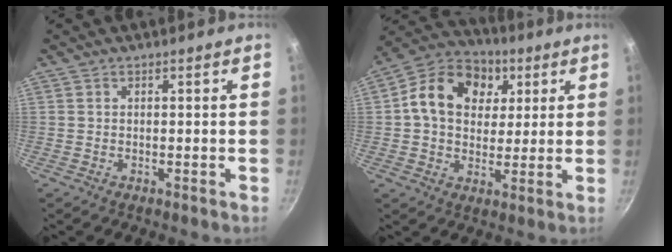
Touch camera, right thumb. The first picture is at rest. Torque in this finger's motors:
{"motor_torque": [0.12, 1.64, 0.53, -0.37, 0.25]}